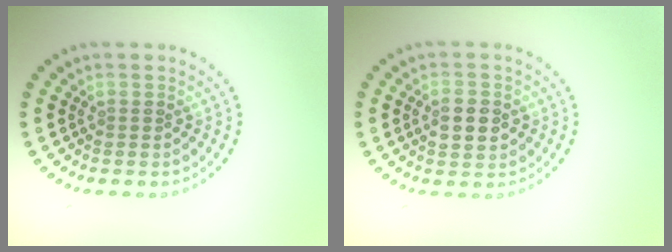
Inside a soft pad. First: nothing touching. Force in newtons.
{"total": 2.9, "press": 2.9, "slide": 0.2}